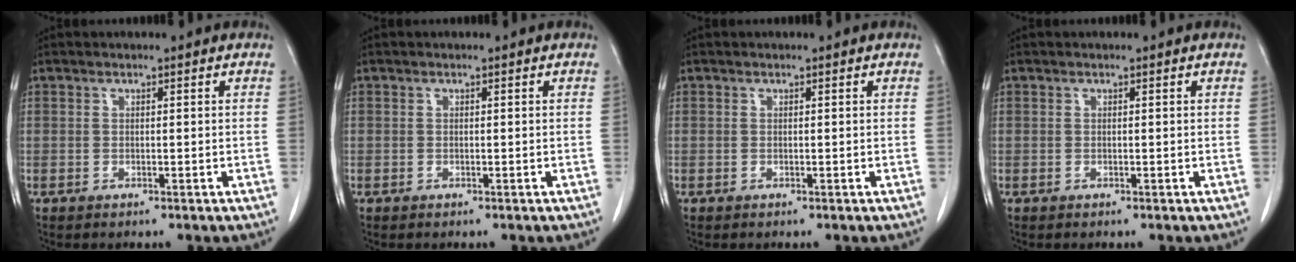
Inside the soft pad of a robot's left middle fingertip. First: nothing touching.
{"total": 0.0}
{"total": 0.0}
{"total": 0.0}